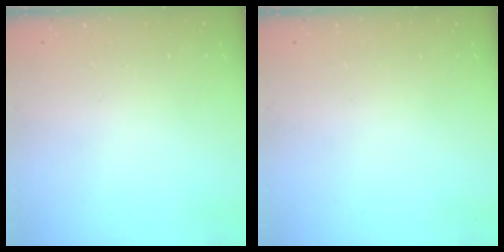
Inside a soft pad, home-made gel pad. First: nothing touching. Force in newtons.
{"total": 0.0}